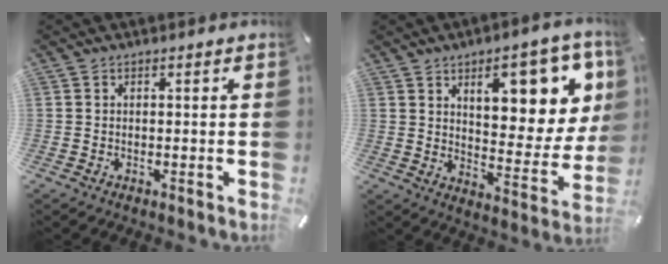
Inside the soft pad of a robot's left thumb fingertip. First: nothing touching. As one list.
[{"total": 16.0, "force": [8.3, 7.5, 11.5], "torque": [-0.146, -0.048, 0.135]}]